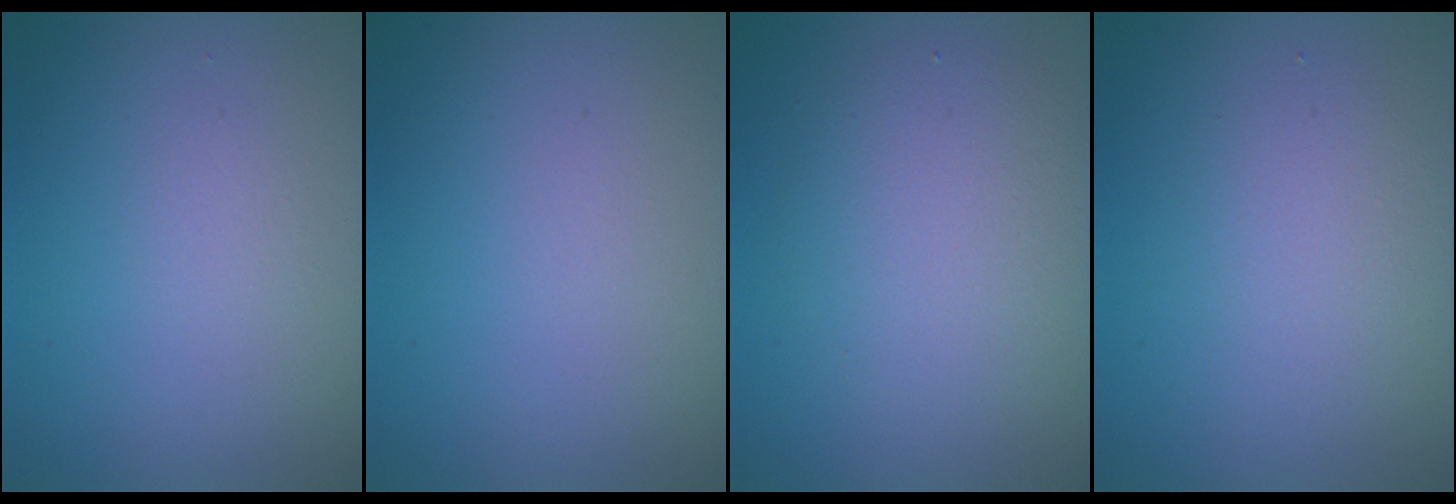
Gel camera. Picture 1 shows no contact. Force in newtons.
{"total": 0.0}
{"total": 3.8, "press": 3.8, "slide": 0.2}
{"total": 2.1, "press": 2.1, "slide": 0.0}